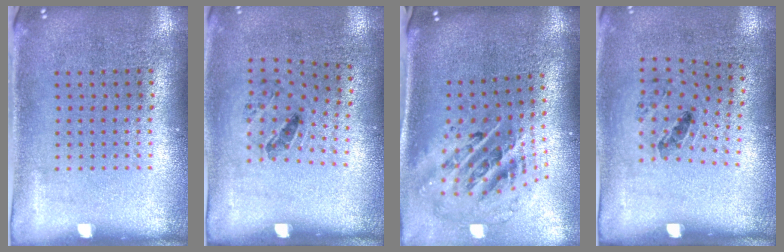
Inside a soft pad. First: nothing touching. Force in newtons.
{"total": 1.3, "press": 0.7, "slide": 1.1}
{"total": 2.5, "press": 1.8, "slide": 1.8}
{"total": 1.2, "press": 0.7, "slide": 0.9}